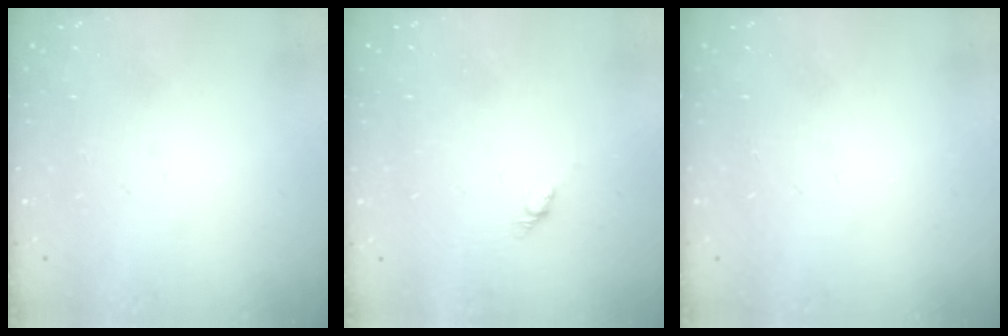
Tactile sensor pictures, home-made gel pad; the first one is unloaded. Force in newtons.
{"total": 2.7, "press": 2.6, "slide": 0.7}
{"total": 0.0}